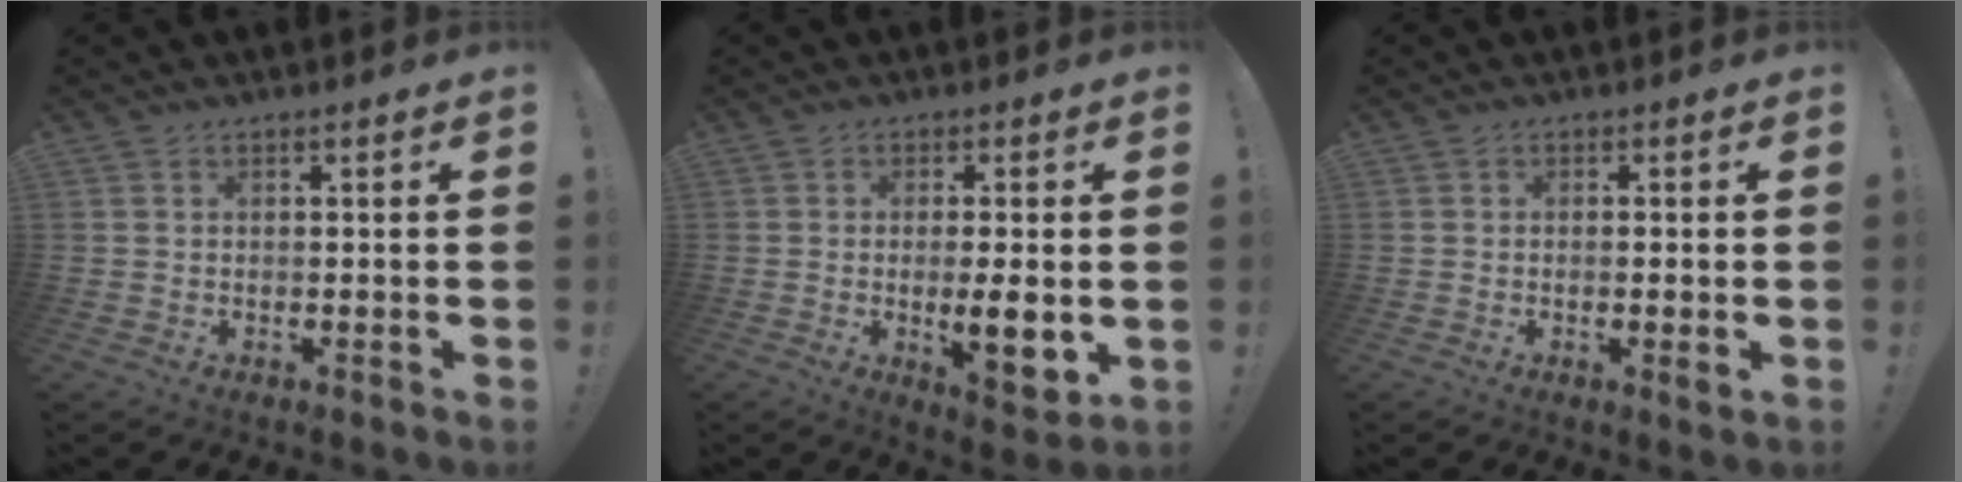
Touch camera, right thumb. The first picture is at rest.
{"total": 8.3, "force": [-0.5, 2.2, 8.0], "torque": [-0.122, -0.006, -0.005]}
{"total": 2.1, "force": [-0.2, 0.0, 2.0], "torque": [-0.034, -0.001, -0.004]}